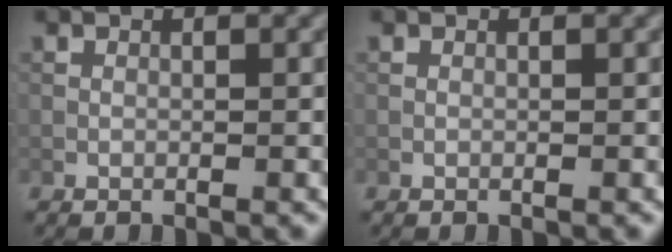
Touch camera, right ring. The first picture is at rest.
{"total": 0.0}